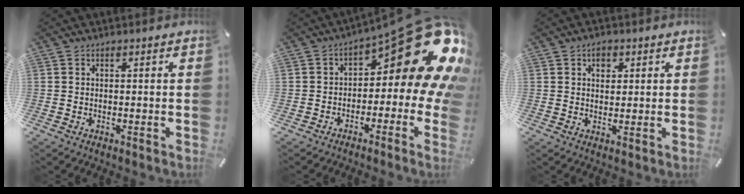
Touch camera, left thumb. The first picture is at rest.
{"total": 21.1, "force": [8.7, 8.2, 17.3], "torque": [-0.213, -0.063, 0.149]}
{"total": 2.7, "force": [1.1, 2.1, 1.3], "torque": [-0.003, -0.005, 0.014]}